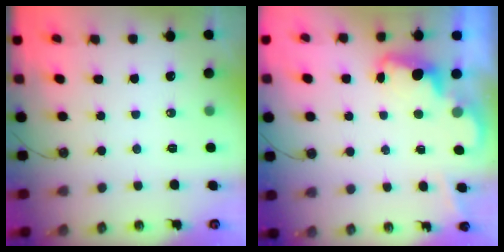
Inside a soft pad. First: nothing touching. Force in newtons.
{"total": 2.4, "press": 2.3, "slide": 0.5}